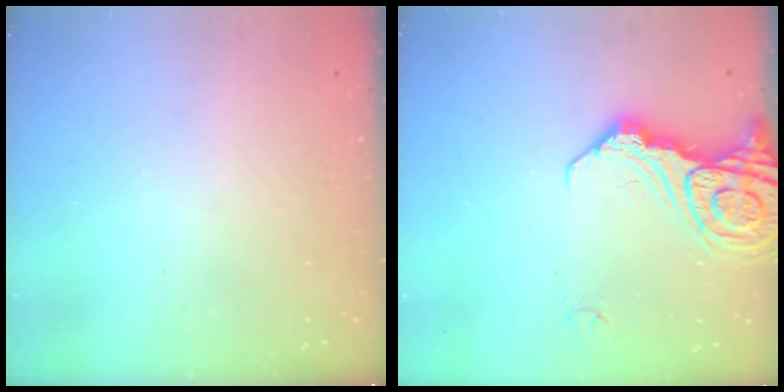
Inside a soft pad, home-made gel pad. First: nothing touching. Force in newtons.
{"total": 14.6, "press": 14.5, "slide": 1.9}